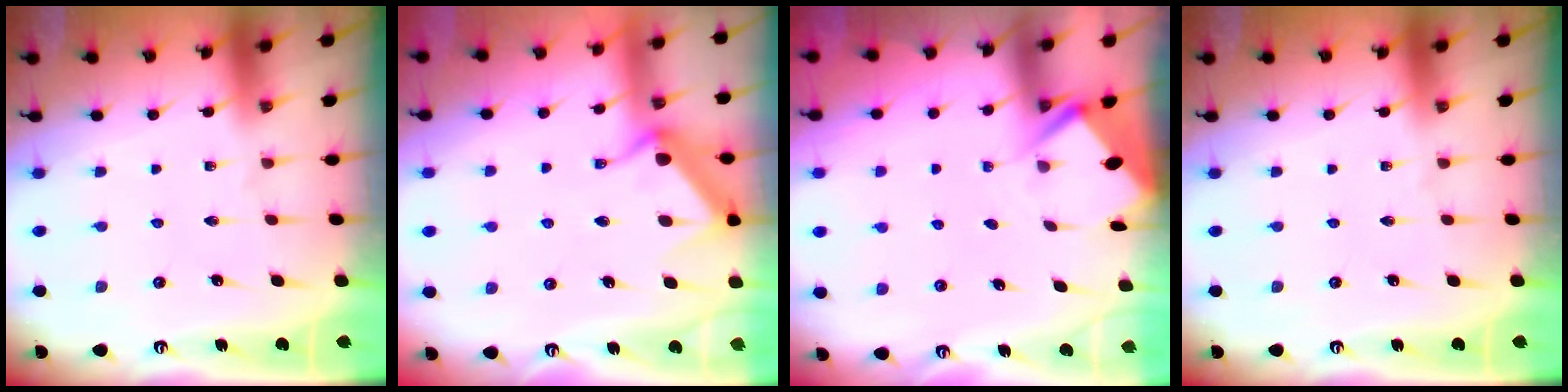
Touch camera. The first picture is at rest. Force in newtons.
{"total": 9.3, "press": 9.3, "slide": 0.4}
{"total": 2.6, "press": 2.6, "slide": 0.1}
{"total": 0.0}